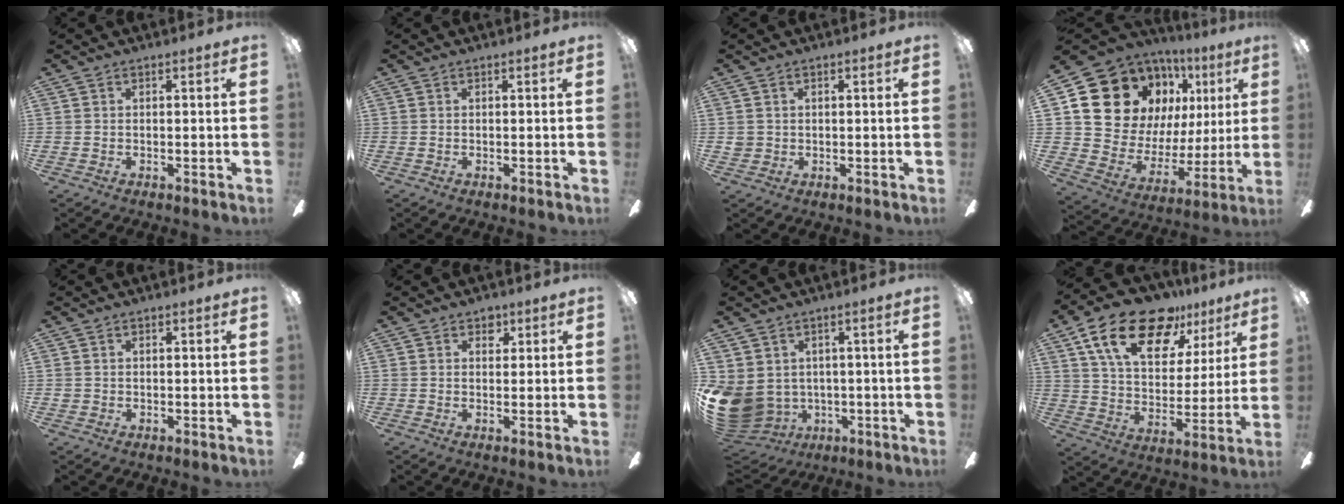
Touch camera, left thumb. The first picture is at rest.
{"total": 0.0}
{"total": 1.9, "force": [0.1, 1.8, 0.4], "torque": [-0.010, 0.004, 0.002]}
{"total": 17.4, "force": [9.7, 12.4, 7.3], "torque": [-0.145, -0.062, 0.192]}
{"total": 0.7, "force": [0.0, 0.7, 0.2], "torque": [-0.004, 0.006, 0.000]}
{"total": 2.8, "force": [1.7, 2.0, 1.0], "torque": [-0.002, -0.005, 0.026]}
{"total": 9.5, "force": [-0.7, 8.3, 4.5], "torque": [-0.143, -0.009, -0.010]}
{"total": 21.0, "force": [13.2, 10.7, 12.3], "torque": [-0.213, -0.063, 0.231]}